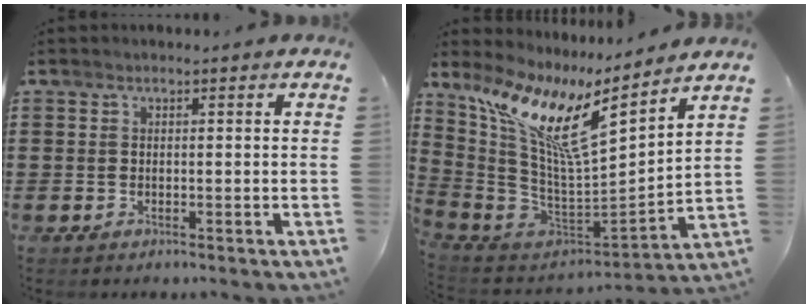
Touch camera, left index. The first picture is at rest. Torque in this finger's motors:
{"motor_torque": [1.25, 0.25, 0.99, 0.20]}